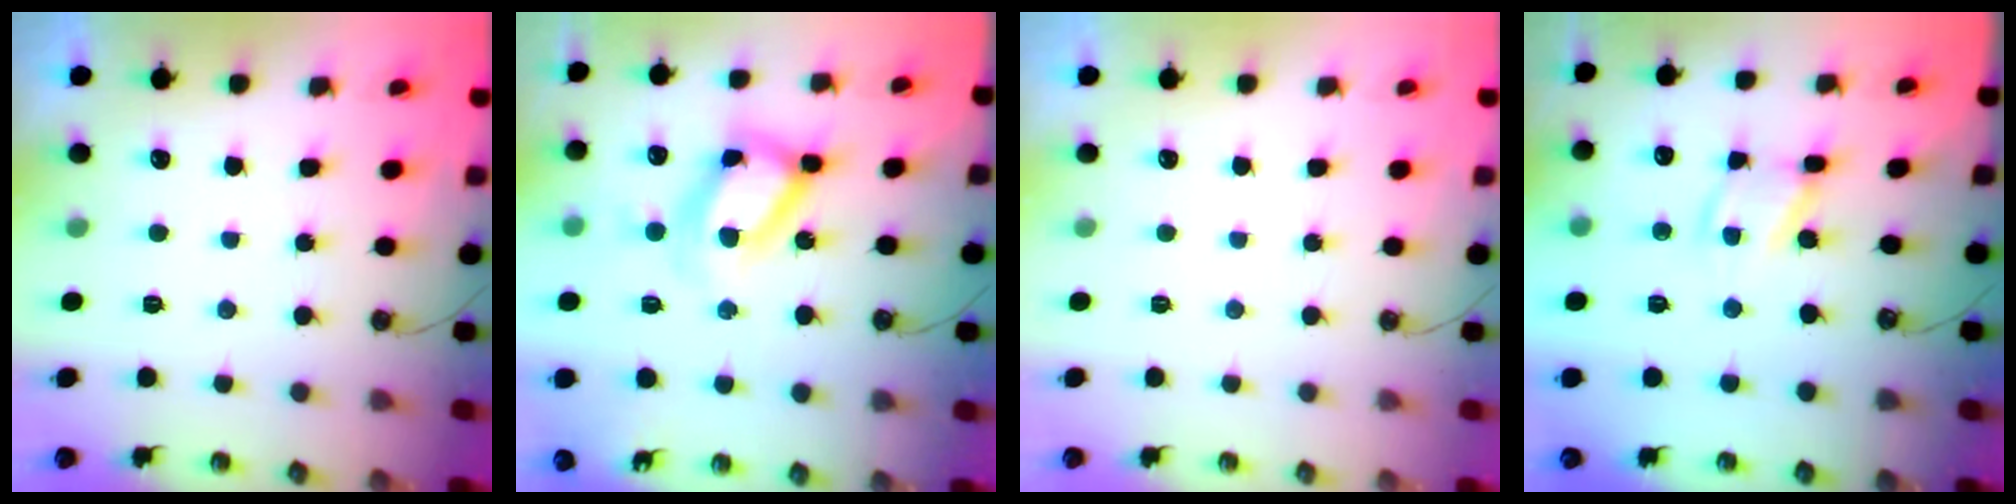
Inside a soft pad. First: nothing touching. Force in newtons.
{"total": 19.4, "press": 19.3, "slide": 2.6}
{"total": 0.0}
{"total": 9.3, "press": 9.2, "slide": 0.7}